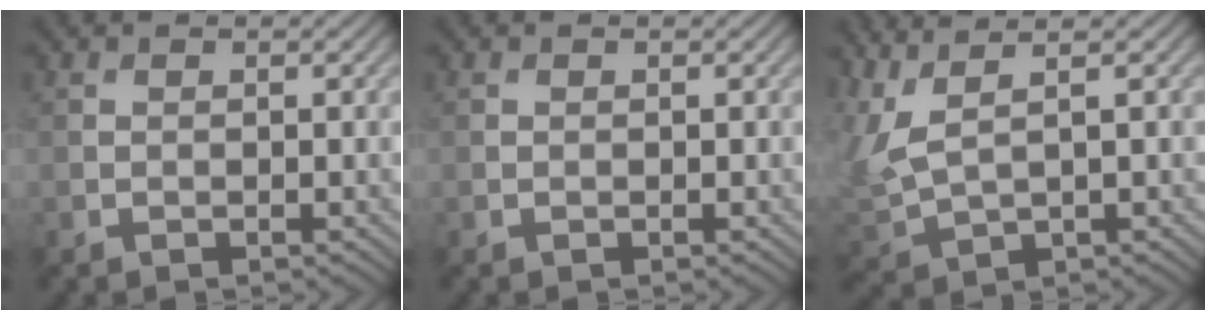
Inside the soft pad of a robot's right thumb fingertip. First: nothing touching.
{"total": 0.0}
{"total": 6.4, "force": [3.1, 2.2, 5.2], "torque": [-0.148, 0.009, 0.066]}